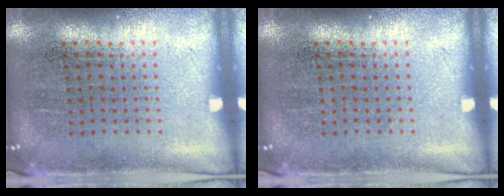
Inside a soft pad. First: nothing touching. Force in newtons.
{"total": 0.0}